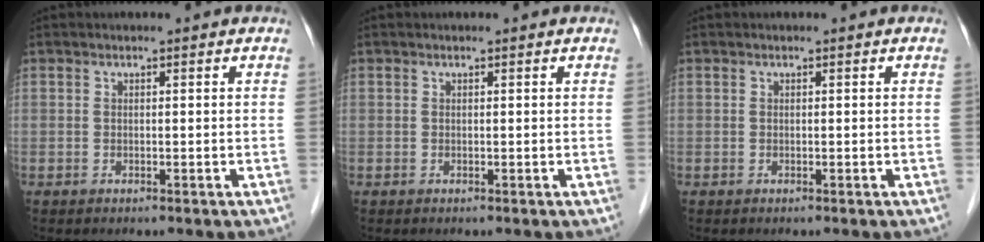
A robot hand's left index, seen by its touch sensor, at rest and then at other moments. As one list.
[{"total": 0.0}, {"total": 0.0}]